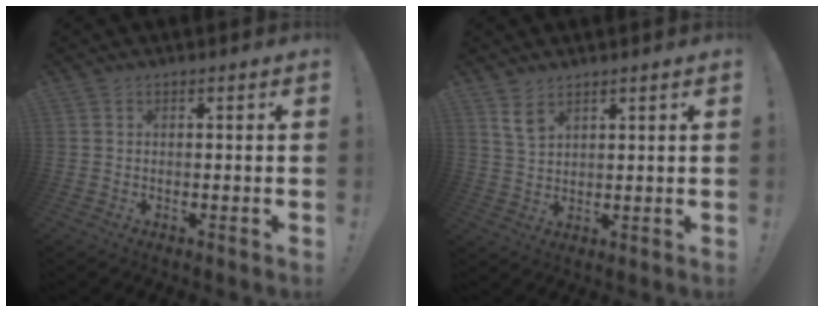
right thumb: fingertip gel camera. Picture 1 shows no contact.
{"total": 4.0, "force": [2.8, 1.9, 2.1], "torque": [-0.032, -0.017, 0.052]}